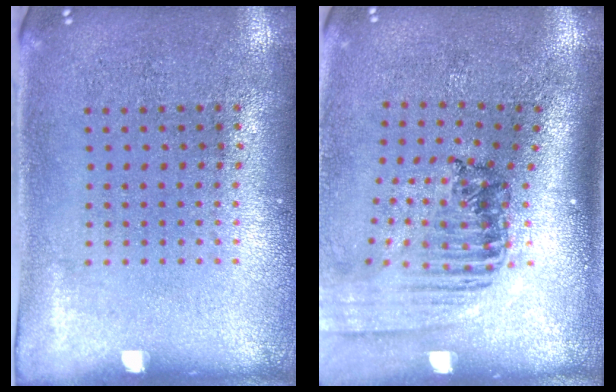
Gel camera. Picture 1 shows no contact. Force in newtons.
{"total": 1.7, "press": 1.5, "slide": 0.7}